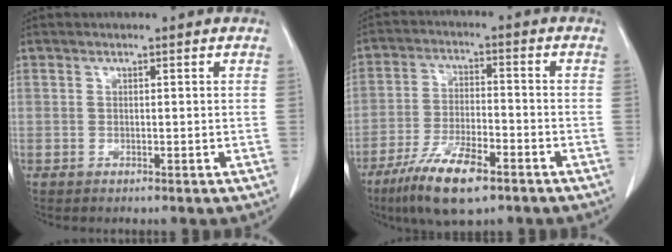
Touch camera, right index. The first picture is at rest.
{"total": 11.7, "force": [-7.3, 3.3, 8.6], "torque": [-0.167, -0.013, -0.126]}